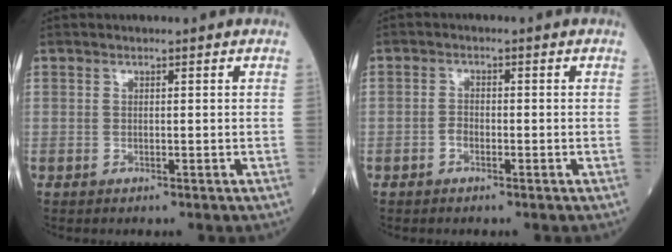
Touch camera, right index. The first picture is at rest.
{"total": 1.5, "force": [-0.7, 0.8, 1.0], "torque": [-0.016, 0.005, -0.013]}